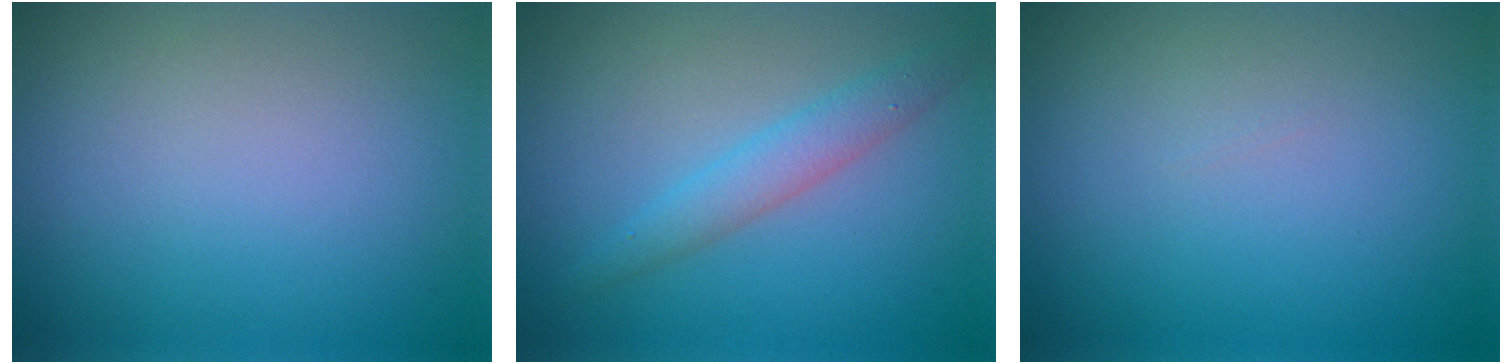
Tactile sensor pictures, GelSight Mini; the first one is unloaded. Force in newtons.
{"total": 2.5, "press": 2.5, "slide": 0.0}
{"total": 0.0}